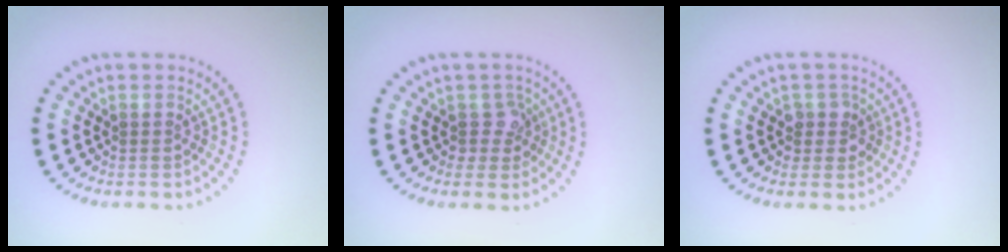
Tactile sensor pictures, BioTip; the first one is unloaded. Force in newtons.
{"total": 1.8, "press": 1.5, "slide": 1.1}
{"total": 1.8, "press": 1.5, "slide": 1.0}